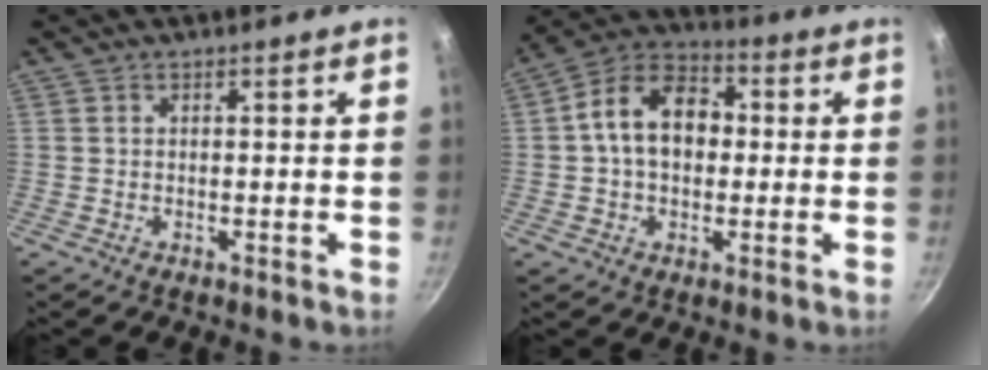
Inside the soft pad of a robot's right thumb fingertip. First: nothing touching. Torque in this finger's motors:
{"motor_torque": [-0.45, 1.28, 1.13, 0.43, 0.09]}